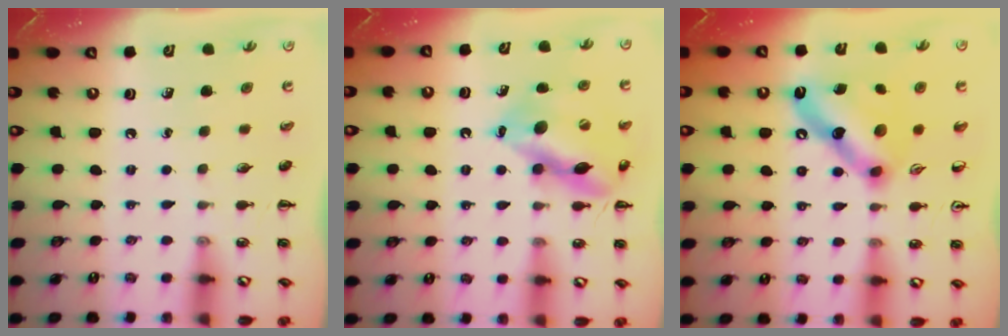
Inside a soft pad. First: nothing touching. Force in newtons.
{"total": 14.4, "press": 14.3, "slide": 1.7}
{"total": 11.0, "press": 11.0, "slide": 0.0}